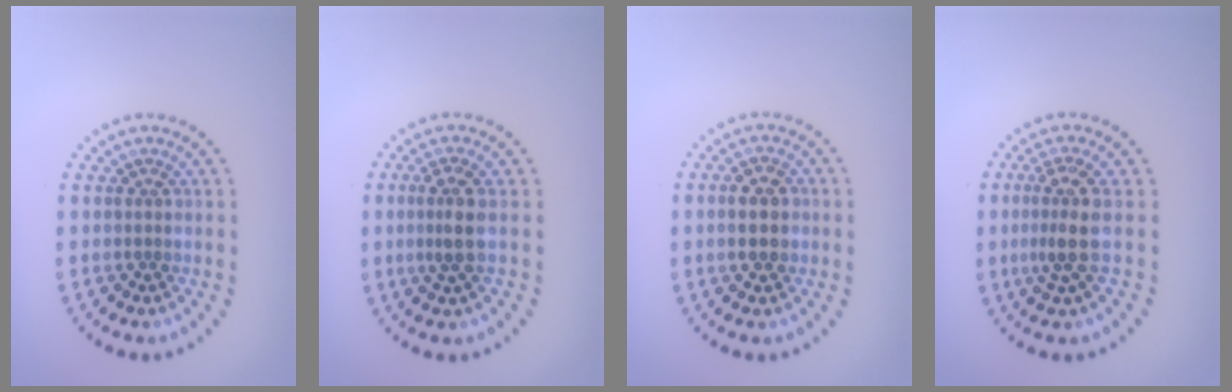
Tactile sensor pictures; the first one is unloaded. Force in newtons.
{"total": 2.4, "press": 2.1, "slide": 1.2}
{"total": 2.6, "press": 2.6, "slide": 0.0}
{"total": 3.0, "press": 2.5, "slide": 1.7}